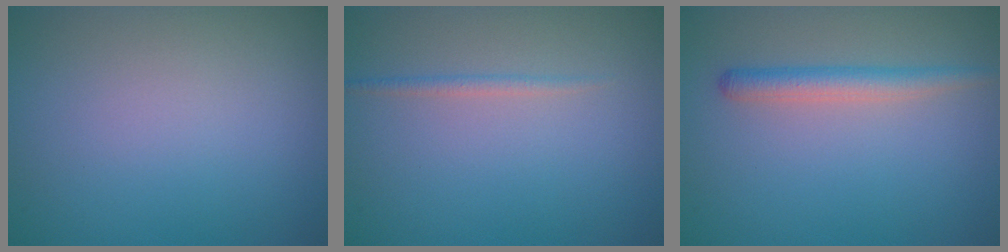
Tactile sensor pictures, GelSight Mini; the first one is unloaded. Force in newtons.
{"total": 0.8, "press": 0.8, "slide": 0.0}
{"total": 2.2, "press": 2.2, "slide": 0.1}